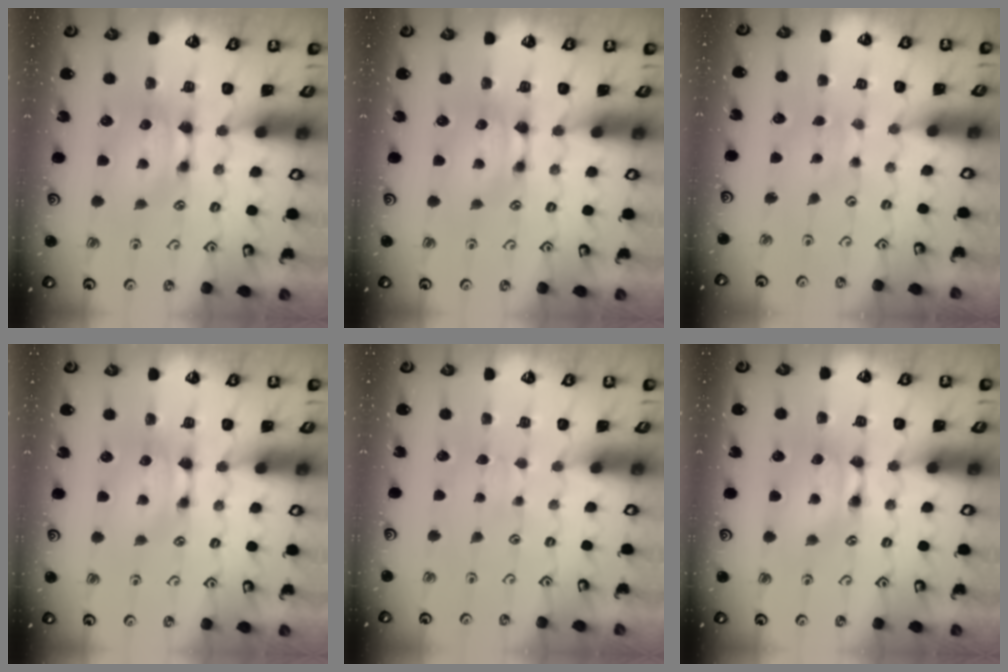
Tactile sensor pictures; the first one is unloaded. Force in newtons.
{"total": 0.0}
{"total": 2.0, "press": 2.0, "slide": 0.1}
{"total": 0.0}
{"total": 2.7, "press": 2.7, "slide": 0.4}
{"total": 1.2, "press": 1.2, "slide": 0.2}